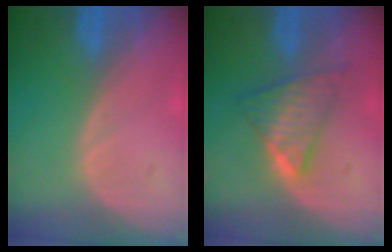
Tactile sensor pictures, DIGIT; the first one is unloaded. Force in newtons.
{"total": 5.8, "press": 5.8, "slide": 0.8}